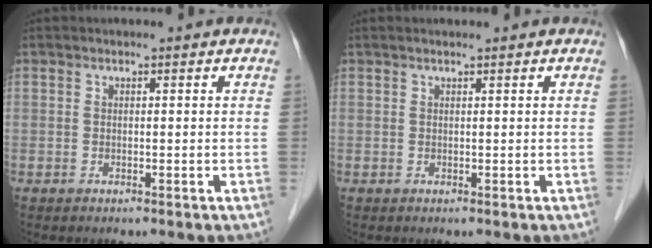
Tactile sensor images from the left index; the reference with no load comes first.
{"total": 1.0, "force": [0.8, 0.0, 0.6], "torque": [-0.011, 0.012, 0.017]}